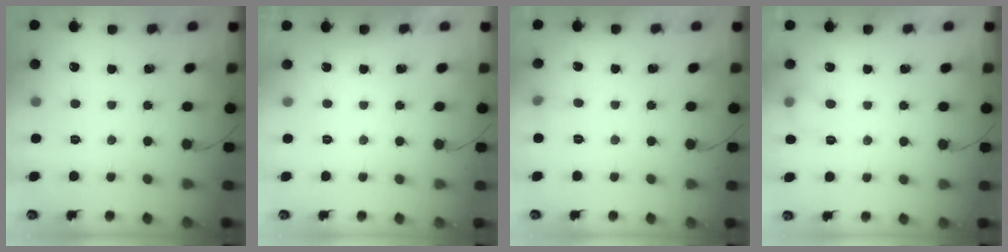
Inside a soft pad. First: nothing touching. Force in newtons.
{"total": 0.0}
{"total": 4.1, "press": 3.9, "slide": 1.2}
{"total": 5.5, "press": 5.3, "slide": 1.4}